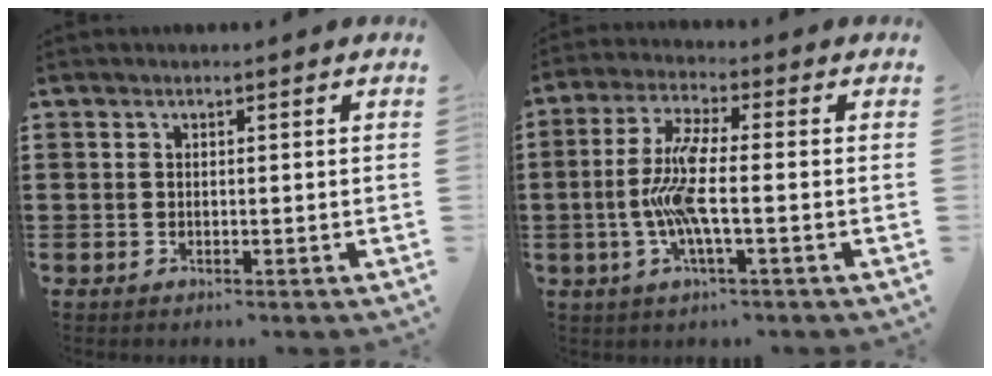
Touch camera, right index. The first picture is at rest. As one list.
[{"total": 8.1, "force": [-1.5, 1.5, 7.8], "torque": [-0.179, -0.016, -0.037]}]